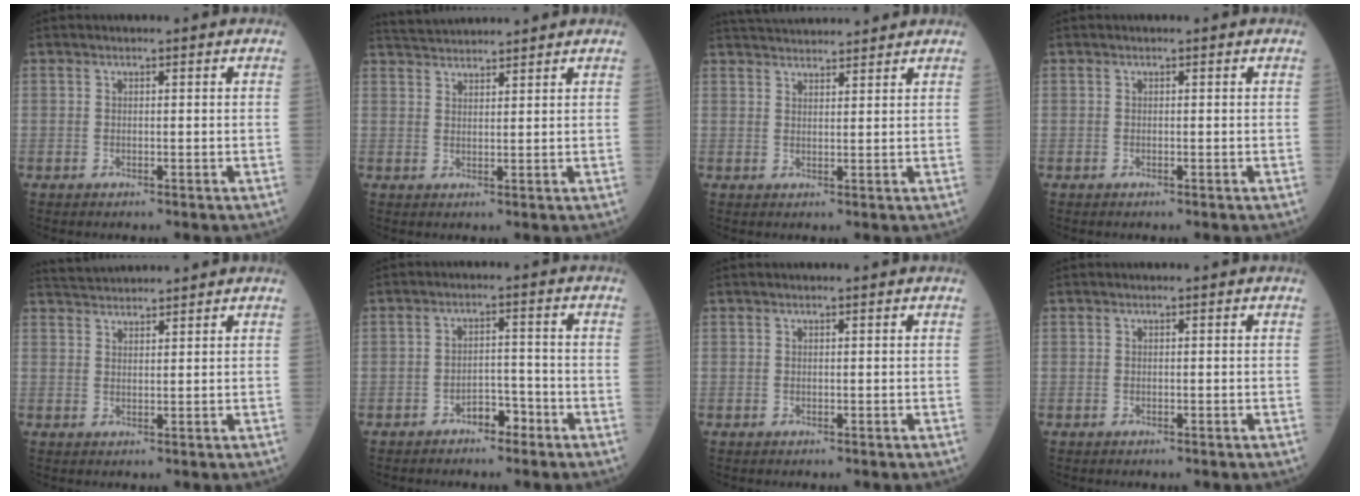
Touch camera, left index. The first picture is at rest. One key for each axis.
{"total": 5.3, "fx": 5.2, "fy": -0.1, "fz": 1.0, "tx": -0.023, "ty": 0.035, "tz": 0.091}
{"total": 8.5, "fx": 8.1, "fy": 0.9, "fz": 2.3, "tx": -0.040, "ty": 0.033, "tz": 0.122}
{"total": 0.0}
{"total": 4.7, "fx": 4.7, "fy": -0.1, "fz": 0.8, "tx": -0.018, "ty": 0.034, "tz": 0.084}
{"total": 3.4, "fx": -2.5, "fy": 1.5, "fz": 1.8, "tx": -0.024, "ty": 0.007, "tz": -0.042}
{"total": 0.0}
{"total": 0.0}